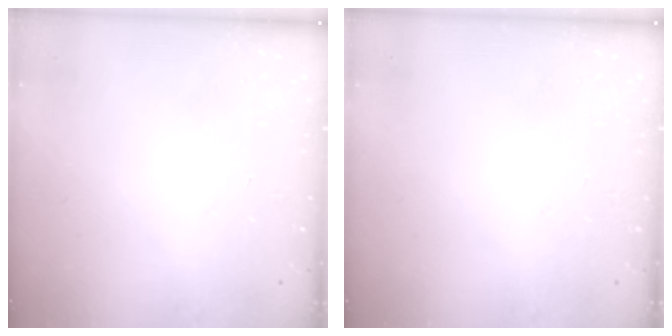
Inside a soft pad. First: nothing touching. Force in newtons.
{"total": 0.0}